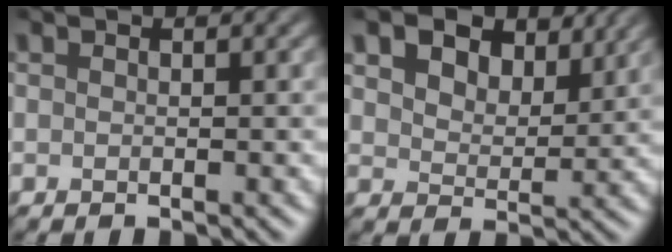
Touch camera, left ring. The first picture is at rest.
{"total": 8.3, "force": [5.4, 4.4, 4.5], "torque": [-0.088, 0.005, 0.074]}